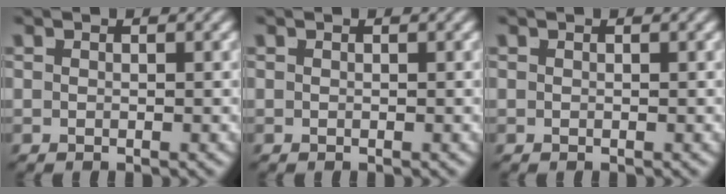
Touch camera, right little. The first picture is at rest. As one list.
[{"total": 0.0}, {"total": 0.0}]